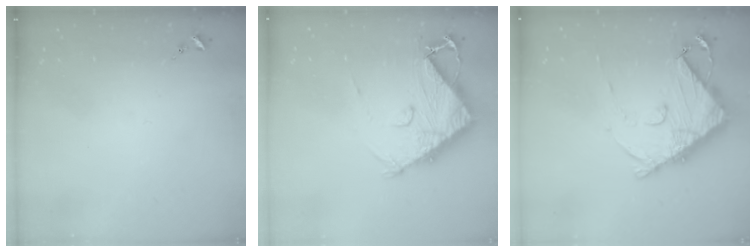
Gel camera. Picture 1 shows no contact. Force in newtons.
{"total": 10.6, "press": 10.5, "slide": 1.0}
{"total": 13.5, "press": 13.4, "slide": 1.5}